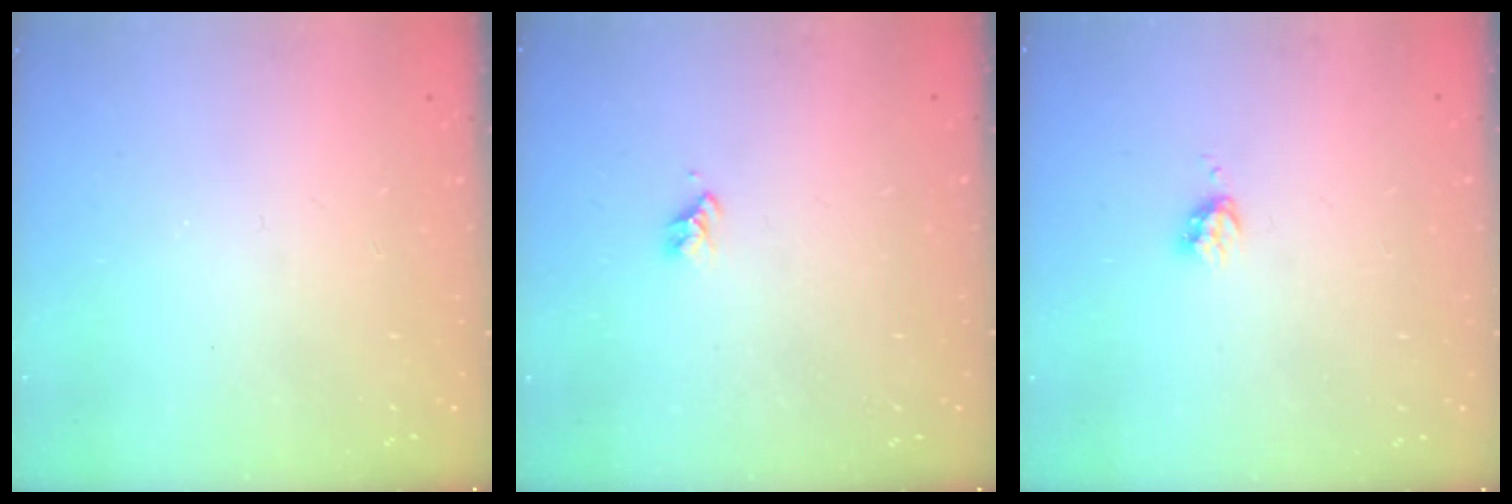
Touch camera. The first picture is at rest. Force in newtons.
{"total": 2.7, "press": 2.7, "slide": 0.2}
{"total": 3.7, "press": 3.7, "slide": 0.4}